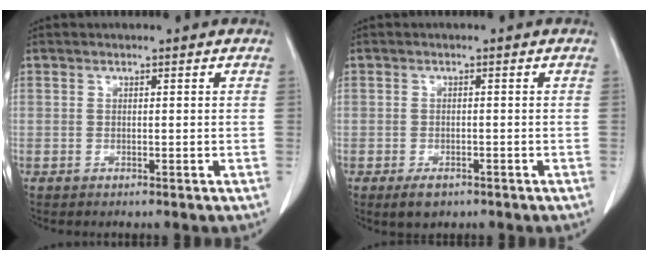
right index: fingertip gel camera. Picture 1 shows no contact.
{"total": 2.8, "force": [-1.7, 1.6, 1.5], "torque": [-0.025, -0.002, -0.020]}